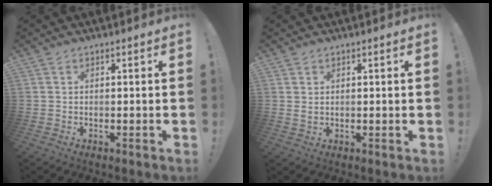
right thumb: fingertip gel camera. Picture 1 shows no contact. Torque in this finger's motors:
{"motor_torque": [-0.27, -0.04, -0.23, 0.17, 0.01]}